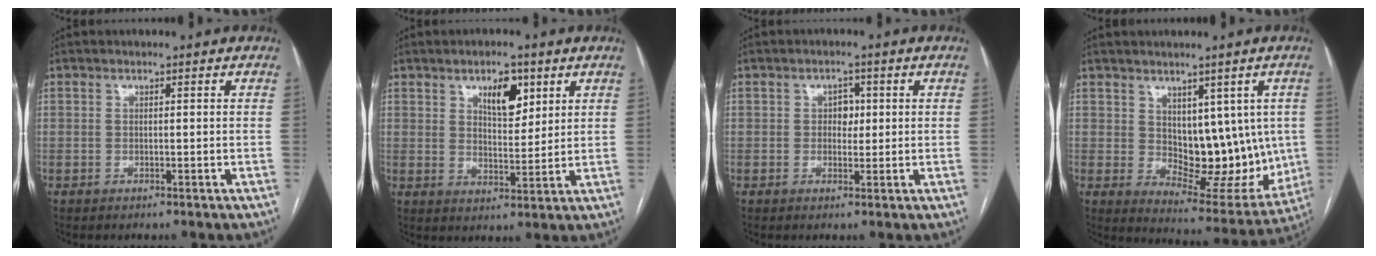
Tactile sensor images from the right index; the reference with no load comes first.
{"total": 6.4, "force": [3.3, 2.7, 4.7], "torque": [-0.075, 0.000, 0.057]}
{"total": 2.4, "force": [0.3, 1.7, 1.7], "torque": [-0.018, 0.005, 0.005]}
{"total": 12.5, "force": [1.3, 7.3, 10.1], "torque": [-0.112, 0.003, 0.042]}